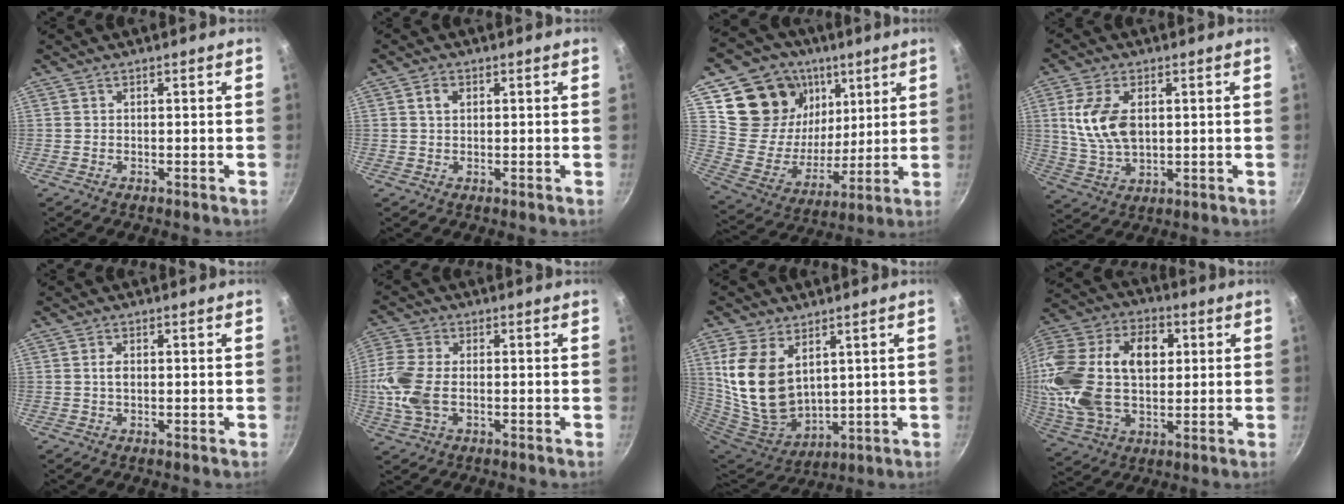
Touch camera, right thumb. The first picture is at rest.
{"total": 2.2, "force": [0.6, 1.6, 1.3], "torque": [-0.017, 0.003, 0.011]}
{"total": 20.7, "force": [9.8, 16.1, 8.5], "torque": [-0.115, -0.055, 0.174]}
{"total": 11.1, "force": [2.0, 6.6, 8.7], "torque": [-0.163, -0.014, 0.042]}
{"total": 1.7, "force": [0.0, 0.8, 1.5], "torque": [-0.027, 0.003, -0.002]}
{"total": 9.6, "force": [-1.2, 5.7, 7.6], "torque": [-0.172, 0.008, -0.033]}
{"total": 16.5, "force": [5.1, 10.7, 11.4], "torque": [-0.217, -0.043, 0.121]}
{"total": 26.1, "force": [3.4, 16.6, 19.8], "torque": [-0.373, 0.022, 0.054]}